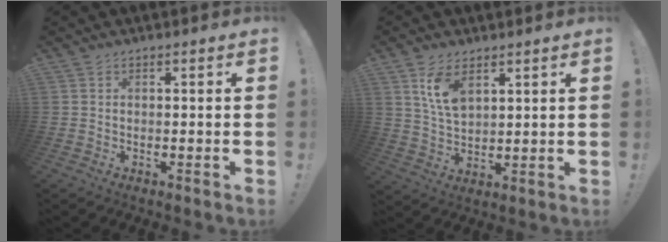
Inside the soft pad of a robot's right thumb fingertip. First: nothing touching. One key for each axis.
{"total": 8.6, "fx": 4.7, "fy": 4.5, "fz": 5.5, "tx": -0.101, "ty": -0.015, "tz": 0.089}